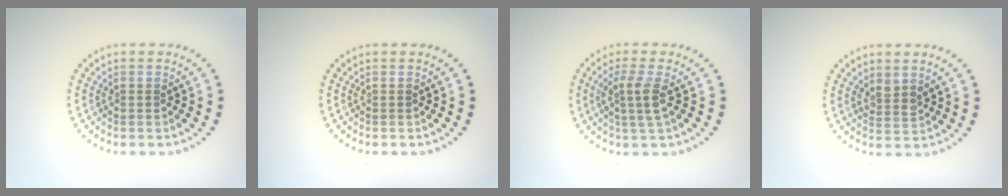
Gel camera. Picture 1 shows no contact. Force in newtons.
{"total": 0.0}
{"total": 2.5, "press": 2.0, "slide": 1.5}
{"total": 1.4, "press": 1.1, "slide": 0.8}